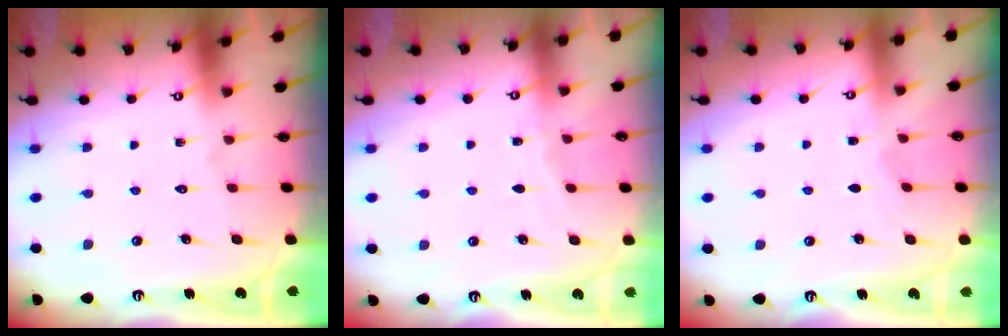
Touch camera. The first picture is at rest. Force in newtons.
{"total": 3.1, "press": 3.1, "slide": 0.4}
{"total": 2.8, "press": 2.8, "slide": 0.3}